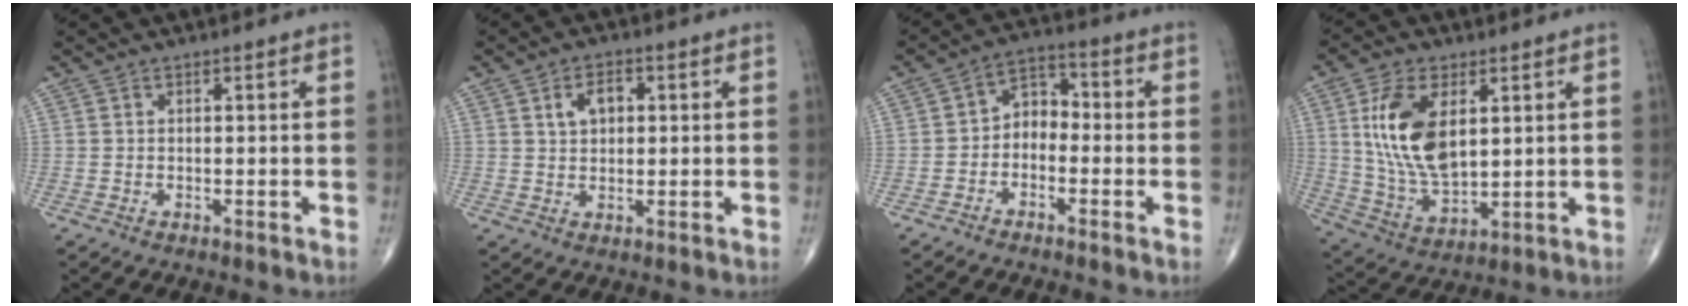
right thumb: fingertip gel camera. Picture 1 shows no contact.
{"total": 4.7, "force": [1.4, 3.0, 3.3], "torque": [-0.044, 0.004, 0.022]}
{"total": 5.8, "force": [-1.6, 4.2, 3.6], "torque": [-0.035, 0.035, -0.047]}
{"total": 15.1, "force": [3.8, 8.1, 12.2], "torque": [-0.227, -0.018, 0.081]}